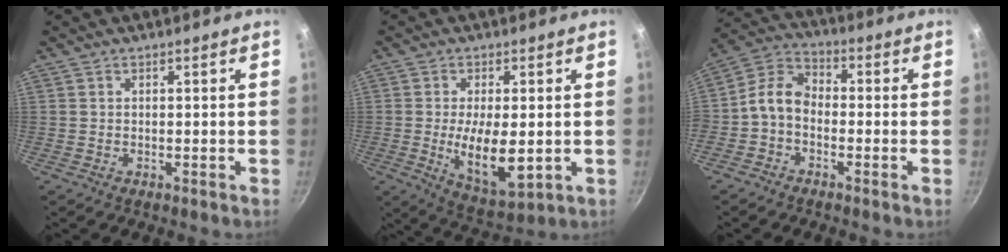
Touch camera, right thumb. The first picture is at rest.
{"total": 11.3, "force": [-1.0, 4.9, 10.1], "torque": [-0.169, -0.015, -0.007]}
{"total": 7.4, "force": [-2.0, 5.1, 5.0], "torque": [-0.094, 0.040, -0.058]}